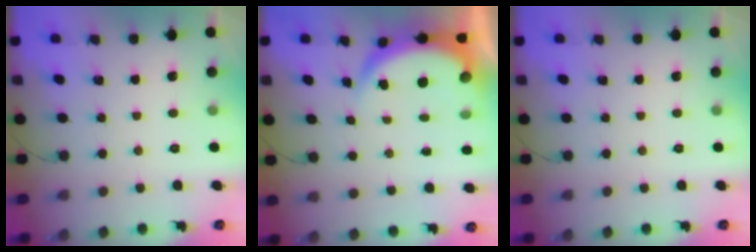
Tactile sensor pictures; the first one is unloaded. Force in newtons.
{"total": 6.3, "press": 6.2, "slide": 1.0}
{"total": 0.0}